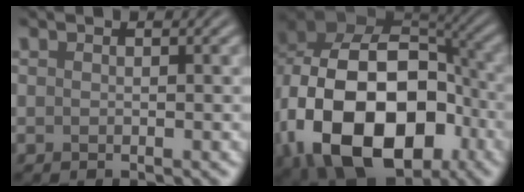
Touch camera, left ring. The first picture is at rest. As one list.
[{"total": 18.8, "force": [-4.9, 12.7, 13.0], "torque": [-0.232, -0.031, -0.073]}]